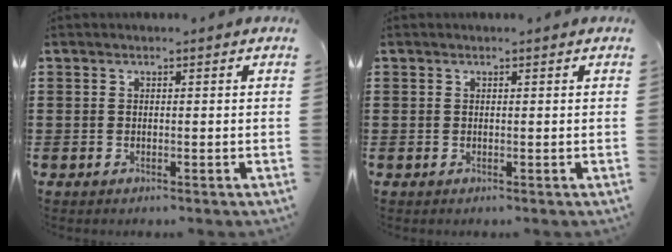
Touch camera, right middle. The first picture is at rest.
{"total": 0.0}